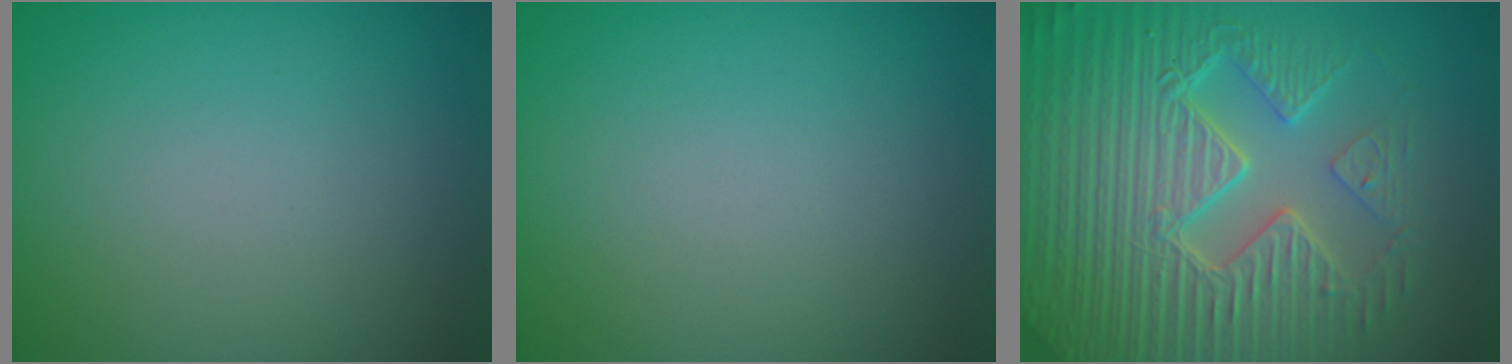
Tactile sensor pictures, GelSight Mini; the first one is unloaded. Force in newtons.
{"total": 0.0}
{"total": 9.7, "press": 6.8, "slide": 6.9}